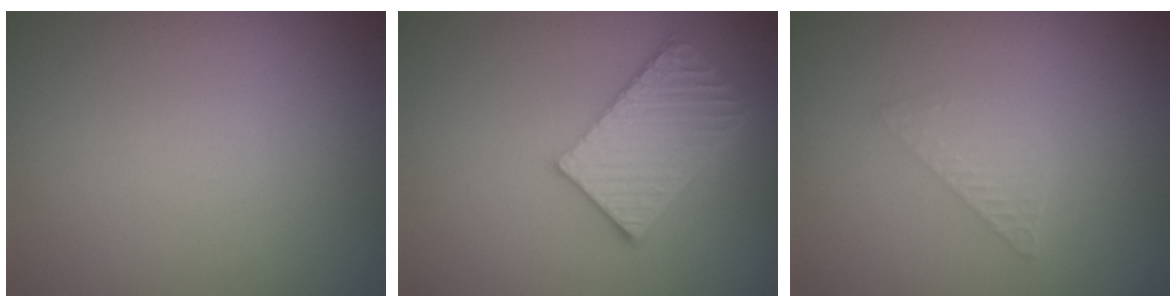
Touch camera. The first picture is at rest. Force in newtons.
{"total": 4.0, "press": 3.8, "slide": 1.4}
{"total": 1.4, "press": 1.4, "slide": 0.1}